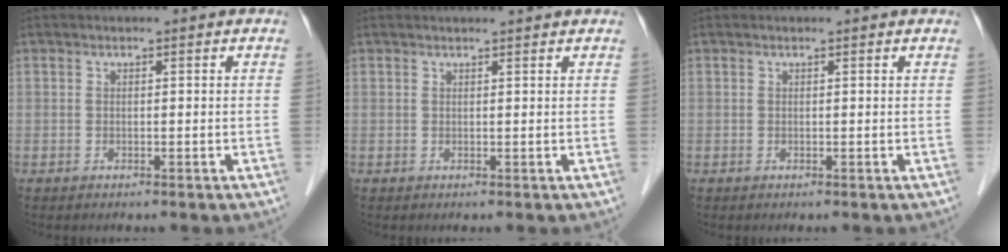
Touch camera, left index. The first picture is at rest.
{"total": 2.7, "force": [2.6, -0.2, 0.7], "torque": [-0.010, 0.012, 0.032]}
{"total": 0.8, "force": [0.8, 0.1, 0.1], "torque": [-0.007, 0.006, 0.009]}